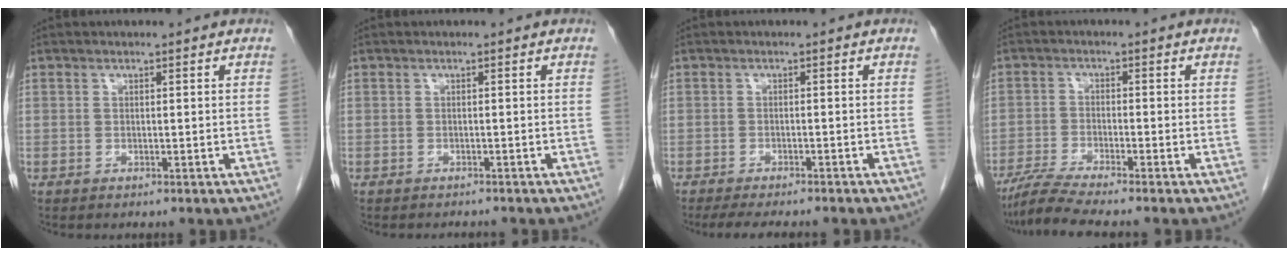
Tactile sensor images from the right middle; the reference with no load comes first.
{"total": 1.7, "force": [-1.7, 0.2, 0.3], "torque": [-0.009, -0.007, -0.019]}
{"total": 8.9, "force": [-7.5, 1.7, 4.3], "torque": [-0.059, -0.009, -0.101]}
{"total": 5.8, "force": [-5.0, -1.3, 2.7], "torque": [-0.055, -0.022, -0.093]}